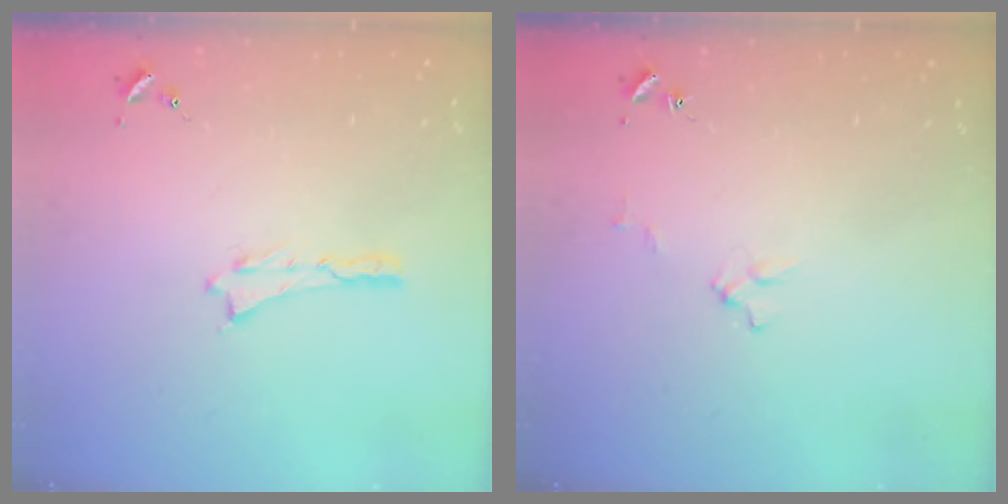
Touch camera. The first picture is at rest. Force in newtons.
{"total": 3.0, "press": 3.0, "slide": 0.2}